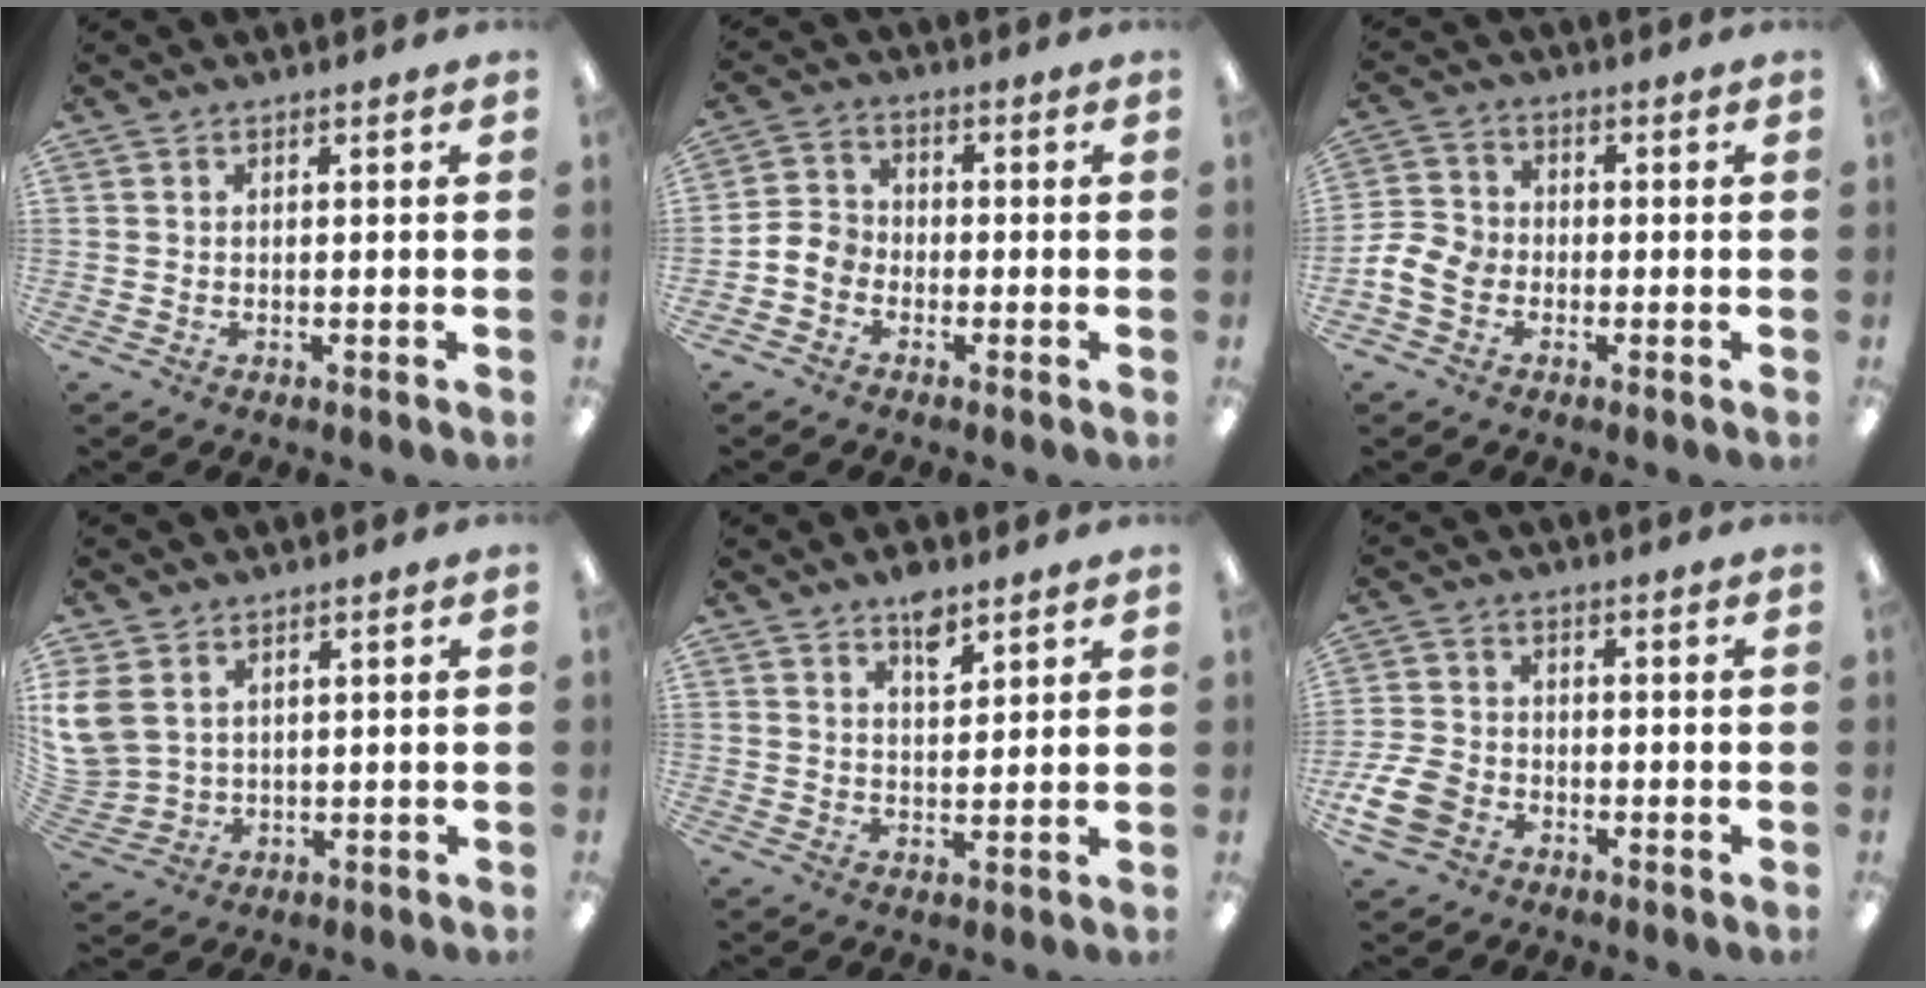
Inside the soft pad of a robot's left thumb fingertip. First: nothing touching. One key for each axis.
{"total": 5.3, "fx": -2.6, "fy": 4.2, "fz": 2.1, "tx": -0.040, "ty": 0.019, "tz": -0.046}
{"total": 6.6, "fx": -2.5, "fy": 5.2, "fz": 3.1, "tx": -0.070, "ty": 0.014, "tz": -0.044}
{"total": 7.3, "fx": 3.1, "fy": 5.7, "fz": 3.2, "tx": -0.100, "ty": -0.008, "tz": 0.062}
{"total": 5.2, "fx": 3.7, "fy": 2.2, "fz": 2.9, "tx": -0.033, "ty": -0.022, "tz": 0.062}
{"total": 8.4, "fx": -4.0, "fy": 5.9, "fz": 4.6, "tx": -0.105, "ty": 0.018, "tz": -0.073}